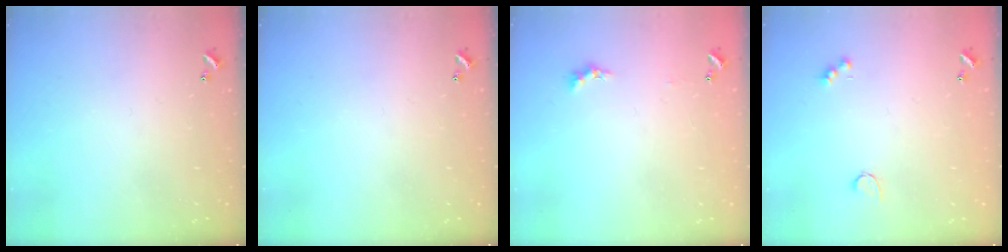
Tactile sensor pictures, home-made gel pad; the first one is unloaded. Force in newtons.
{"total": 0.0}
{"total": 0.6, "press": 0.4, "slide": 0.5}
{"total": 2.6, "press": 2.5, "slide": 0.5}